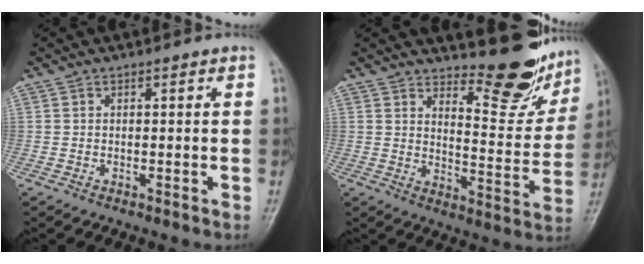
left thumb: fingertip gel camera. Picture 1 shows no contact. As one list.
[{"total": 12.3, "force": [10.9, 3.4, 4.5], "torque": [-0.030, -0.103, 0.152]}]